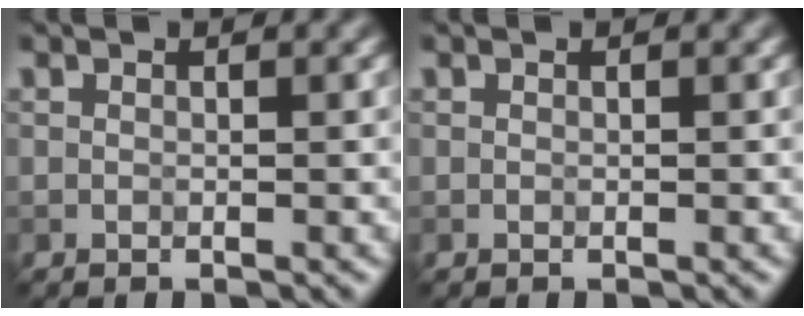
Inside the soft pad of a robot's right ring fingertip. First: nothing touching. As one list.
[{"total": 0.0}]